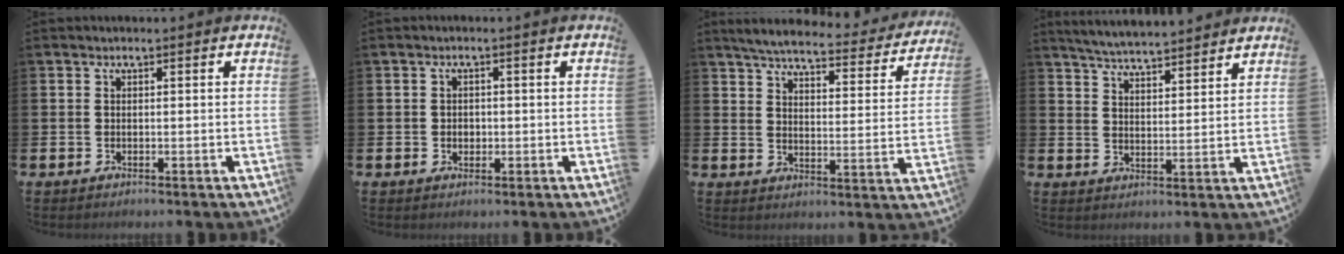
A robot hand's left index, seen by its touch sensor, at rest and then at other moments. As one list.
[{"total": 1.3, "force": [0.0, 1.2, 0.6], "torque": [-0.004, 0.005, -0.005]}, {"total": 5.3, "force": [4.9, 0.8, 2.1], "torque": [-0.061, -0.035, 0.078]}, {"total": 5.0, "force": [5.0, -0.2, 0.4], "torque": [-0.033, -0.030, 0.088]}]